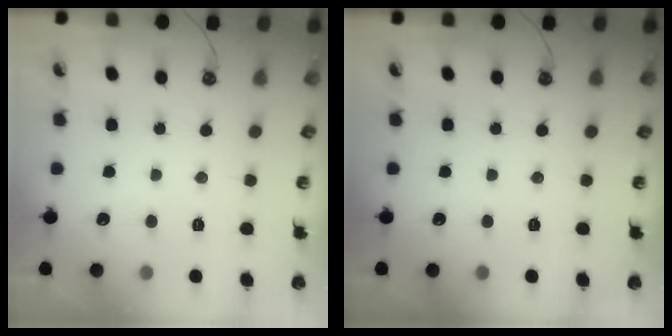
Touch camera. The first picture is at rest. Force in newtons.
{"total": 0.0}